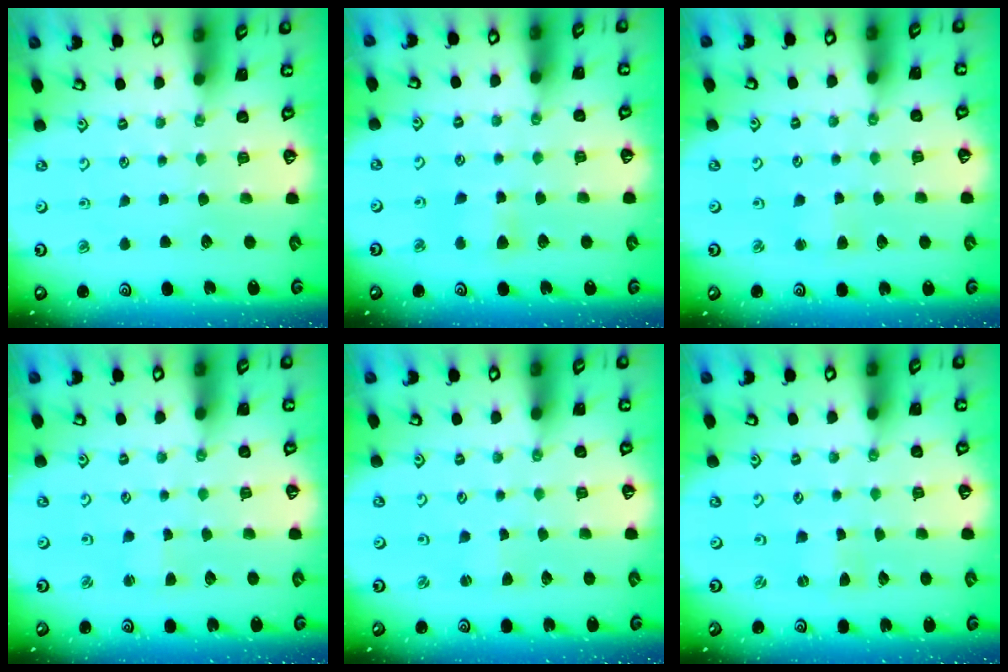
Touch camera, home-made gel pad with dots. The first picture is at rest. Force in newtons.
{"total": 6.6, "press": 6.5, "slide": 0.8}
{"total": 3.1, "press": 3.1, "slide": 0.4}
{"total": 1.3, "press": 1.2, "slide": 0.3}
{"total": 1.1, "press": 1.1, "slide": 0.2}
{"total": 0.0}